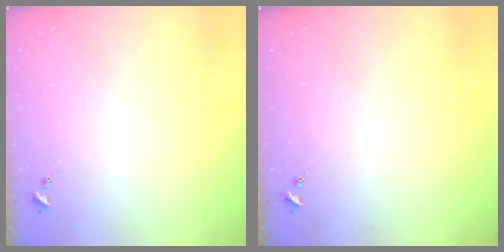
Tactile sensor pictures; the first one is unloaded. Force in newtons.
{"total": 0.0}